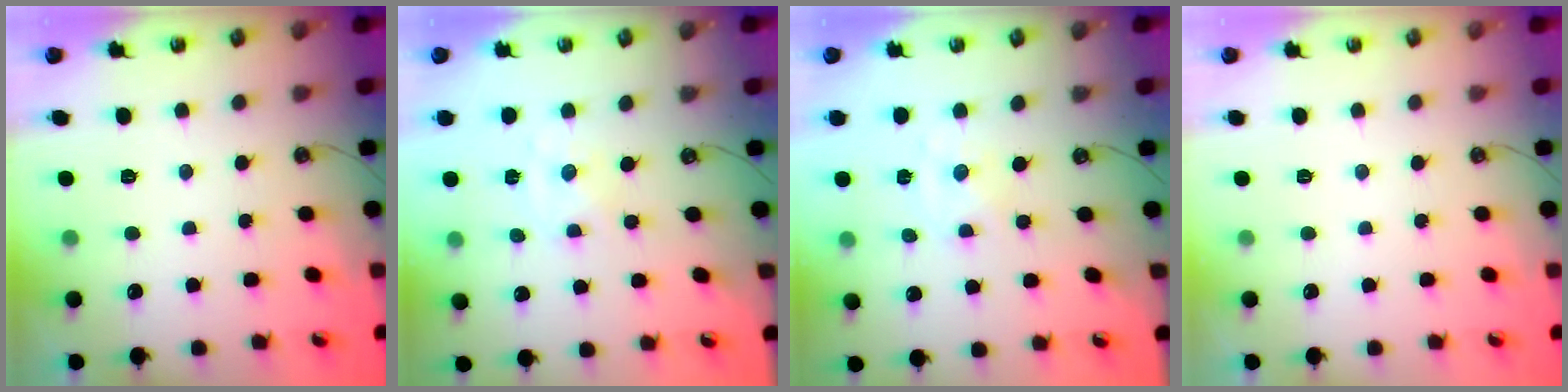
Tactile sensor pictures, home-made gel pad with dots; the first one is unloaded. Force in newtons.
{"total": 0.0}
{"total": 0.0}
{"total": 0.0}